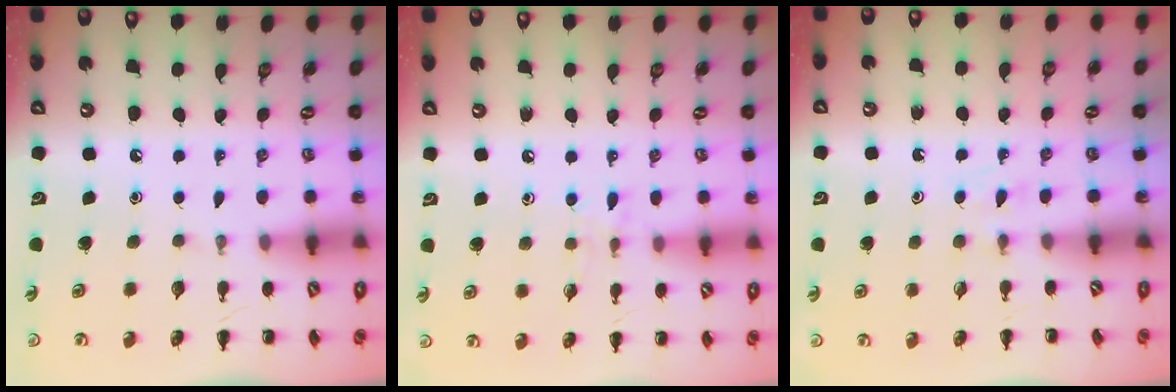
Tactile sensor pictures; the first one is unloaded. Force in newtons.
{"total": 6.6, "press": 6.4, "slide": 1.8}
{"total": 3.1, "press": 2.7, "slide": 1.4}